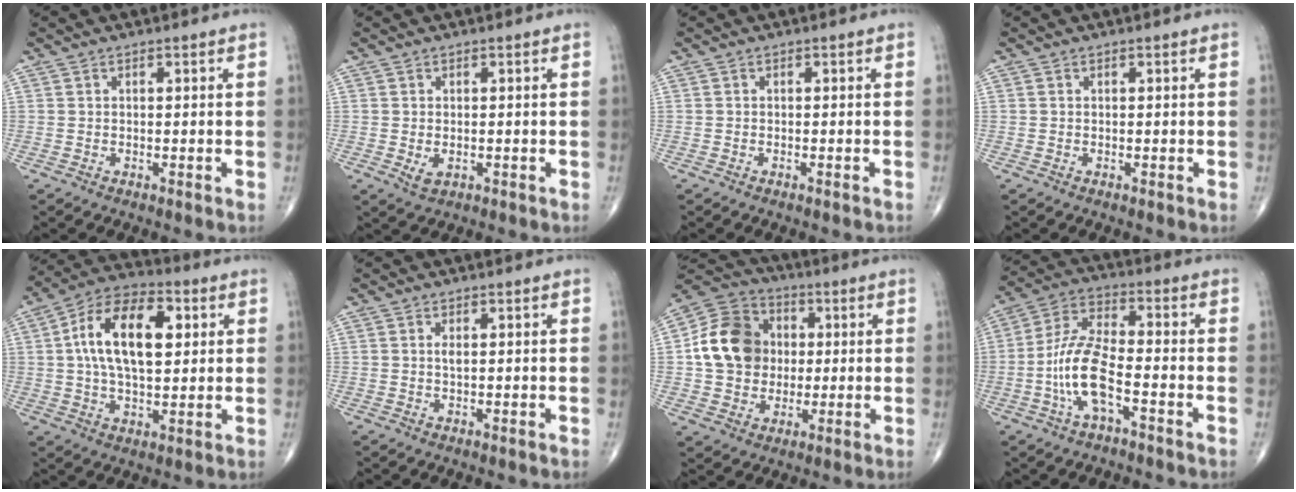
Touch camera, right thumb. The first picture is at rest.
{"total": 2.1, "force": [-0.3, 1.4, 1.6], "torque": [-0.020, -0.002, 0.000]}
{"total": 0.7, "force": [-0.6, 0.1, 0.4], "torque": [-0.012, 0.001, -0.006]}
{"total": 0.0}
{"total": 16.7, "force": [3.3, 8.7, 13.9], "torque": [-0.232, 0.015, 0.050]}
{"total": 1.1, "force": [0.2, 0.3, 1.1], "torque": [-0.023, -0.001, 0.003]}
{"total": 14.5, "force": [1.1, 12.1, 7.9], "torque": [-0.122, 0.019, 0.015]}
{"total": 10.9, "force": [-3.7, 3.8, 9.6], "torque": [-0.205, 0.038, -0.074]}